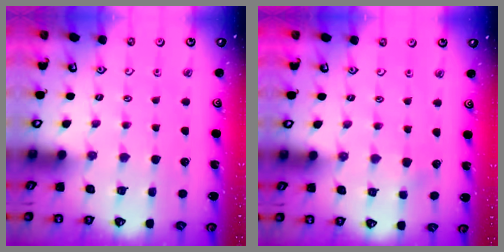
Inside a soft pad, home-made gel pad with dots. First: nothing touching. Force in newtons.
{"total": 1.6, "press": 1.6, "slide": 0.0}